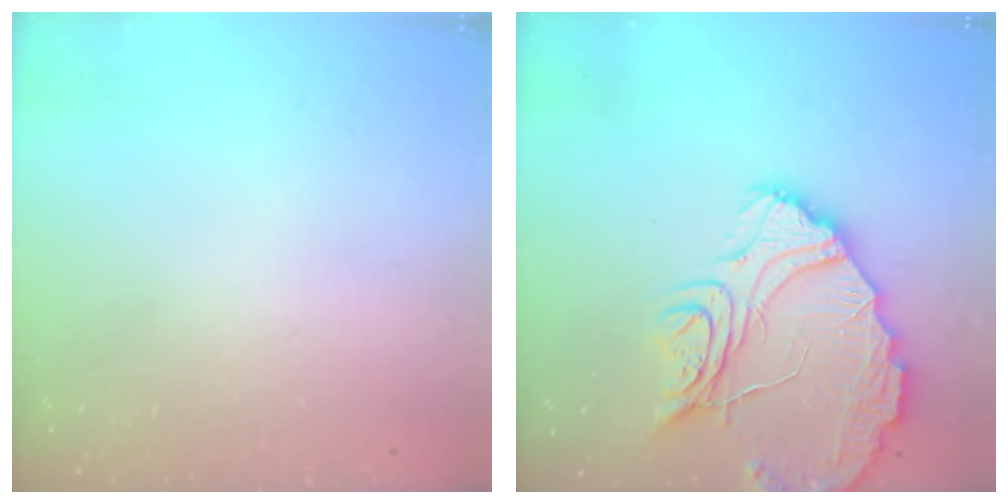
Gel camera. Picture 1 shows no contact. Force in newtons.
{"total": 15.2, "press": 15.1, "slide": 1.6}